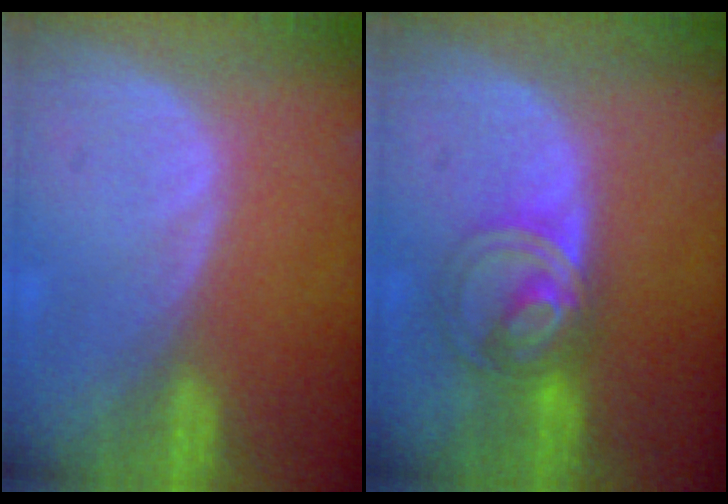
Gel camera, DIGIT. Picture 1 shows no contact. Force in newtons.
{"total": 6.3, "press": 6.1, "slide": 1.4}